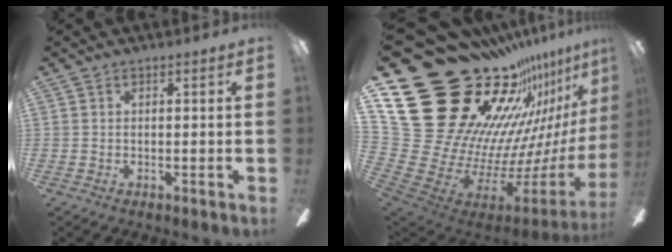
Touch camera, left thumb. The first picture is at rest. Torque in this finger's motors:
{"motor_torque": [1.96, 1.95, 0.98, -1.78, 0.25]}